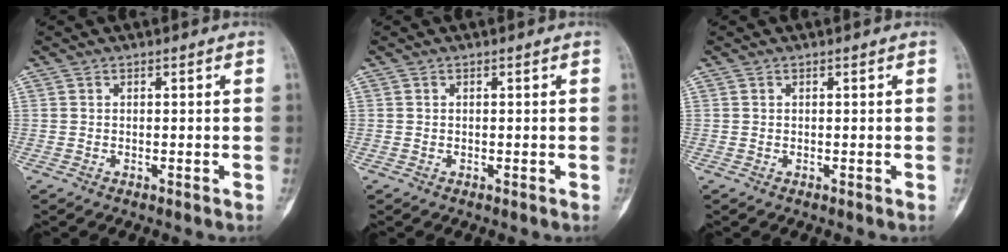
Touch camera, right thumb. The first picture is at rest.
{"total": 0.0}
{"total": 0.0}